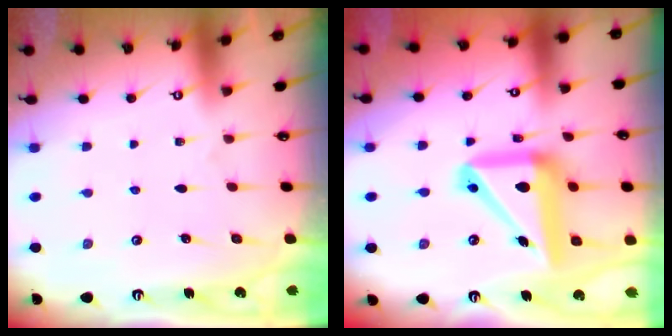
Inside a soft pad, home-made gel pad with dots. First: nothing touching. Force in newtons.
{"total": 17.7, "press": 17.6, "slide": 2.4}